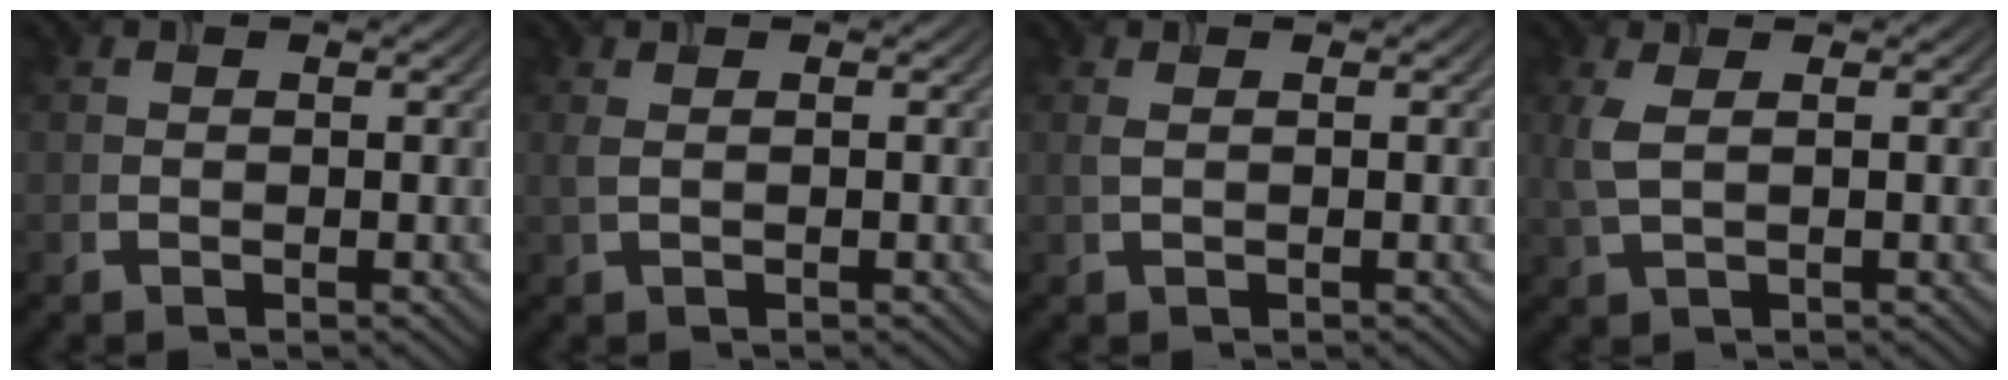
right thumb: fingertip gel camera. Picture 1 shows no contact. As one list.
[{"total": 1.2, "force": [0.2, 0.3, 1.1], "torque": [-0.029, 0.005, 0.005]}, {"total": 1.0, "force": [0.2, 0.2, 0.9], "torque": [-0.024, 0.004, 0.004]}, {"total": 3.0, "force": [0.6, 0.9, 2.8], "torque": [-0.071, 0.005, 0.014]}]